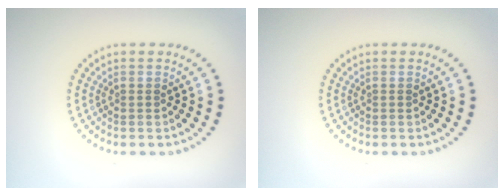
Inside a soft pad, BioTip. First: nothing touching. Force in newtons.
{"total": 0.0}